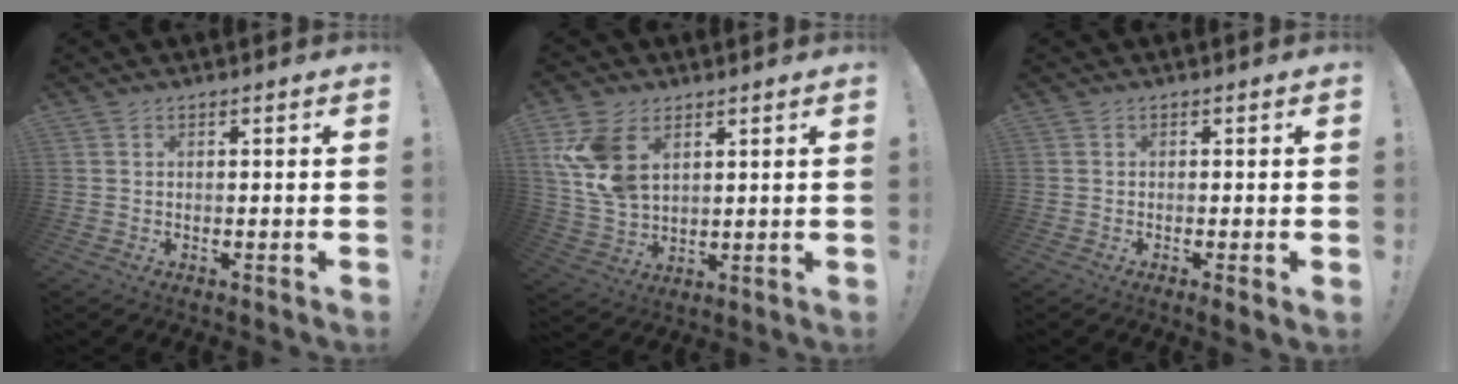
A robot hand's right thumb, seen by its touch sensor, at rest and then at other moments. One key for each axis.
{"total": 12.7, "fx": 5.1, "fy": 8.2, "fz": 8.3, "tx": -0.166, "ty": -0.019, "tz": 0.099}
{"total": 1.4, "fx": -0.2, "fy": 0.0, "fz": 1.4, "tx": -0.025, "ty": 0.002, "tz": -0.001}